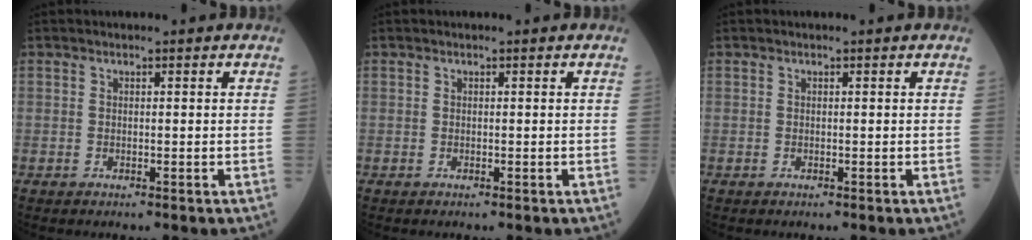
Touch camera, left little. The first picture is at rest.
{"total": 0.0}
{"total": 0.0}